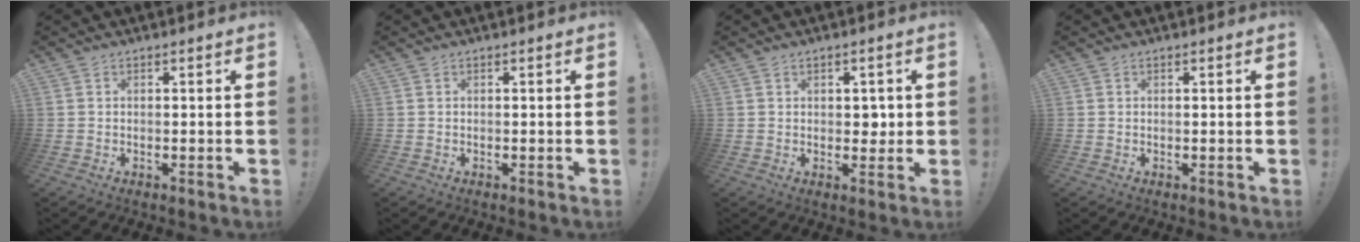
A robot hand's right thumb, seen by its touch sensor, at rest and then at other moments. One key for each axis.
{"total": 0.0}
{"total": 3.4, "fx": 0.5, "fy": 2.8, "fz": 1.9, "tx": -0.014, "ty": -0.002, "tz": 0.004}
{"total": 0.6, "fx": 0.3, "fy": 0.5, "fz": -0.1, "tx": 0.003, "ty": 0.001, "tz": 0.005}